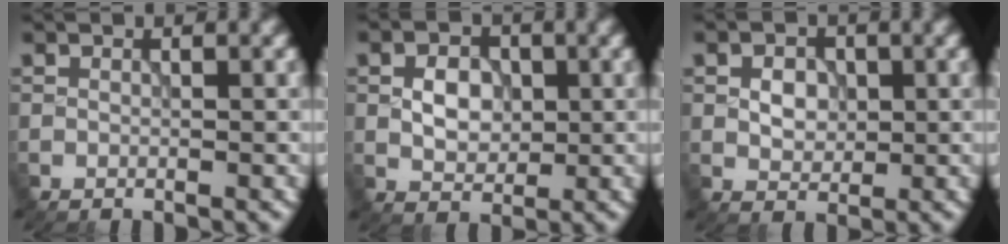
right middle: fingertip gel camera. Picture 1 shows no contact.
{"total": 3.0, "force": [0.1, 2.2, 2.1], "torque": [-0.037, 0.002, -0.001]}
{"total": 2.3, "force": [0.2, 1.7, 1.5], "torque": [-0.027, 0.000, 0.002]}